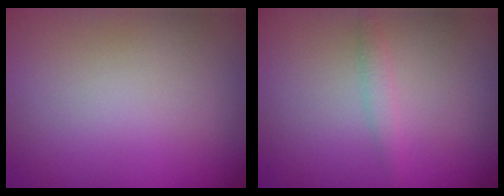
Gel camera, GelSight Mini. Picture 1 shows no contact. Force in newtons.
{"total": 1.0, "press": 1.0, "slide": 0.1}